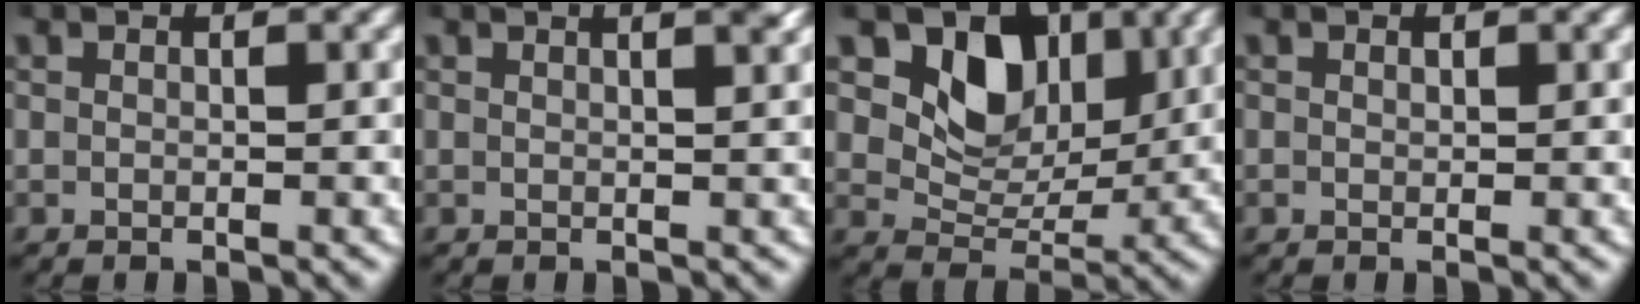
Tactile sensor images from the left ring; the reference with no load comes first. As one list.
[{"total": 2.7, "force": [1.4, 0.3, 2.3], "torque": [-0.017, 0.010, 0.019]}, {"total": 10.6, "force": [3.4, 7.9, 6.1], "torque": [-0.108, -0.013, 0.058]}, {"total": 0.6, "force": [0.2, 0.5, 0.3], "torque": [-0.007, -0.008, 0.008]}]